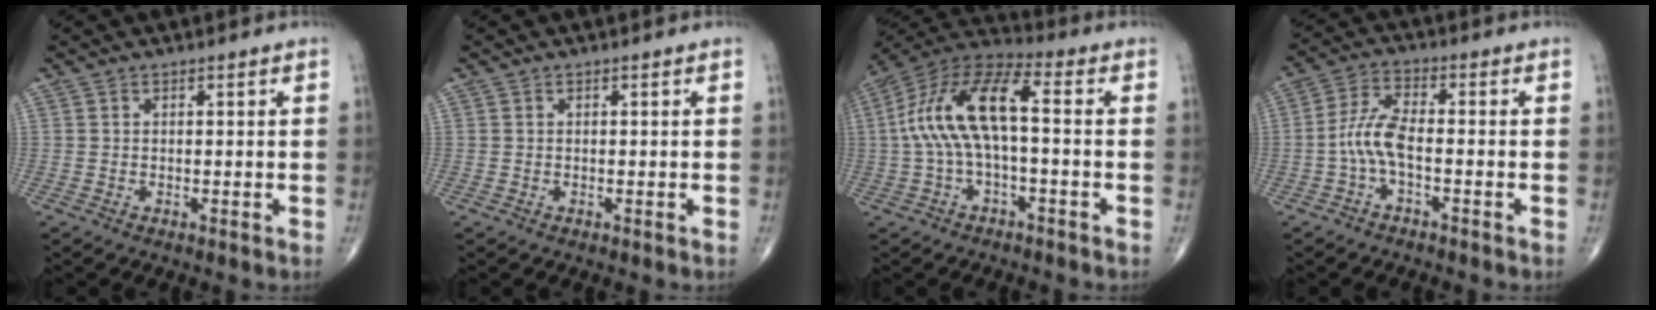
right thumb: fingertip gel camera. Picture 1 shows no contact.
{"total": 0.0}
{"total": 14.7, "force": [0.0, 5.8, 13.5], "torque": [-0.280, 0.052, -0.006]}
{"total": 6.3, "force": [-1.7, 2.2, 5.6], "torque": [-0.124, 0.023, -0.040]}